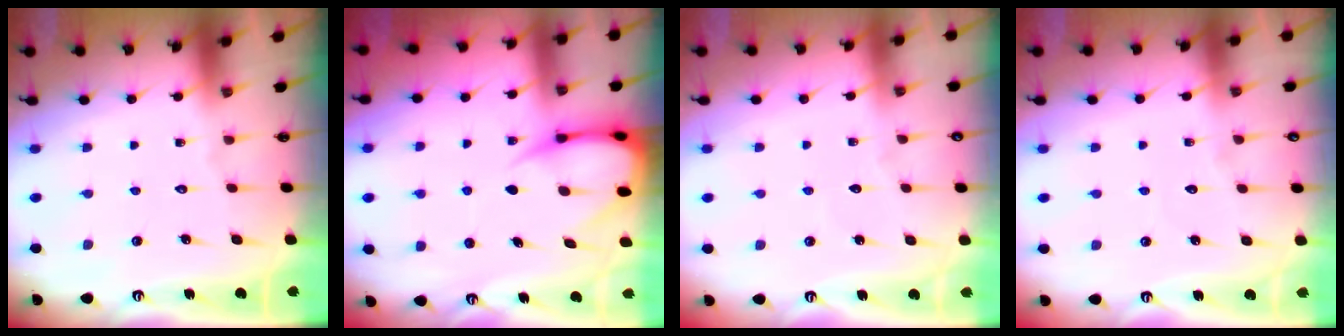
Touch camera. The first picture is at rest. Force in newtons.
{"total": 6.8, "press": 6.7, "slide": 0.8}
{"total": 2.1, "press": 2.1, "slide": 0.3}
{"total": 2.0, "press": 2.0, "slide": 0.2}